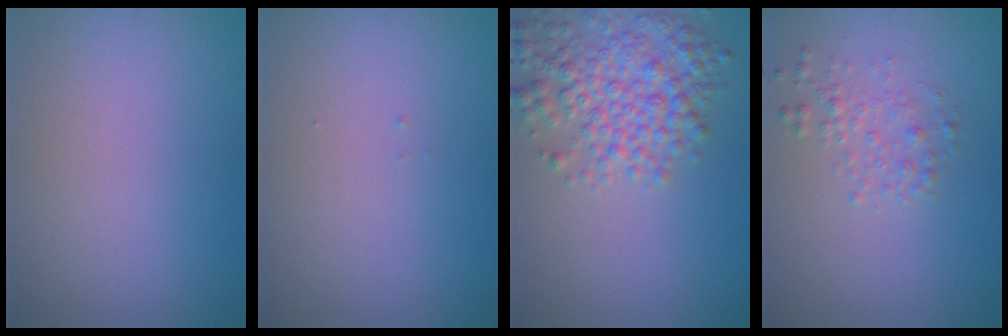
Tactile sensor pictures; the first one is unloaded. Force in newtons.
{"total": 0.0}
{"total": 5.2, "press": 5.2, "slide": 0.2}
{"total": 1.6, "press": 1.6, "slide": 0.0}